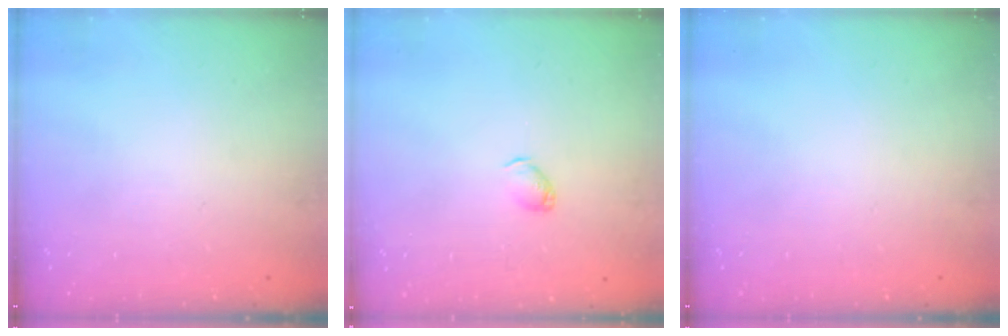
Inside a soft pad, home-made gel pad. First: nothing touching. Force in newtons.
{"total": 2.9, "press": 2.9, "slide": 0.5}
{"total": 0.0}